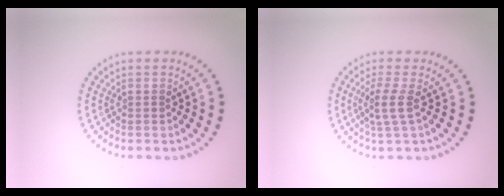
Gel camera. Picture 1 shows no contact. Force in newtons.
{"total": 2.2, "press": 1.7, "slide": 1.3}